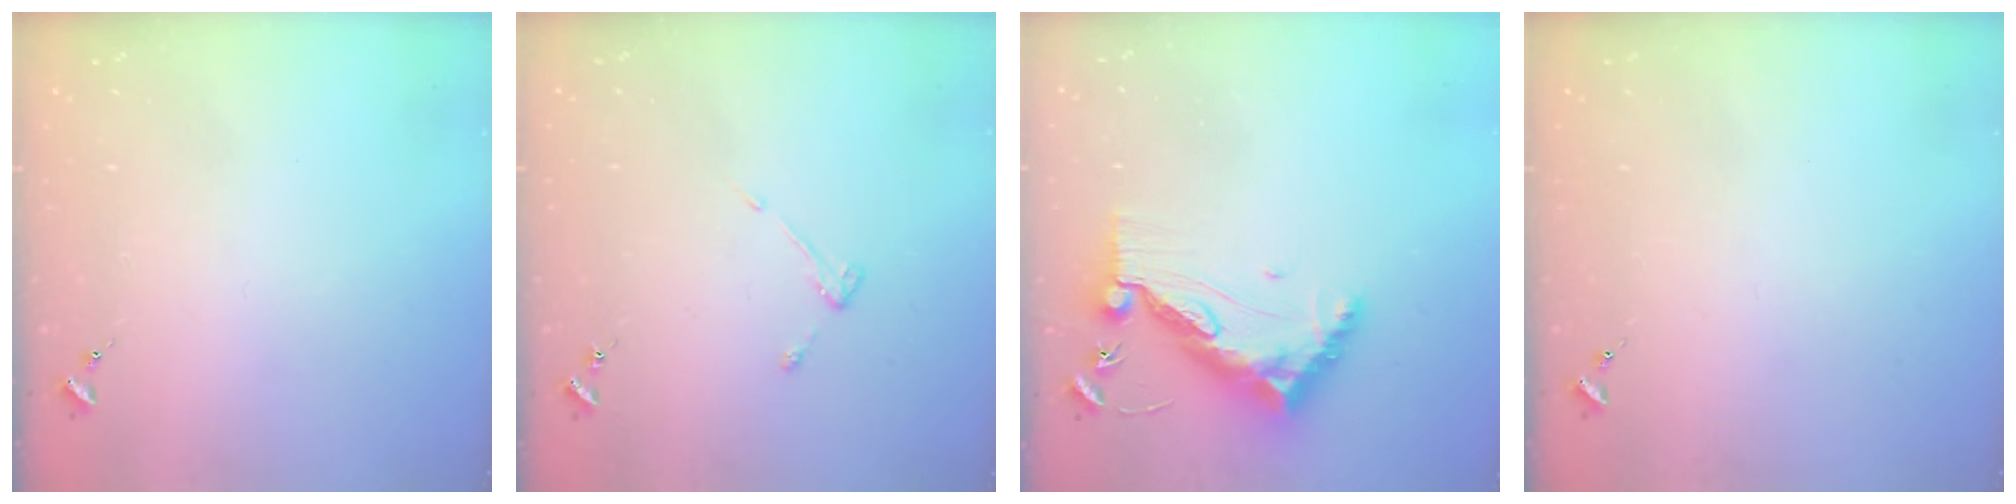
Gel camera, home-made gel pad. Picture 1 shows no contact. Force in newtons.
{"total": 3.0, "press": 3.0, "slide": 0.4}
{"total": 13.4, "press": 13.3, "slide": 1.4}
{"total": 0.0}